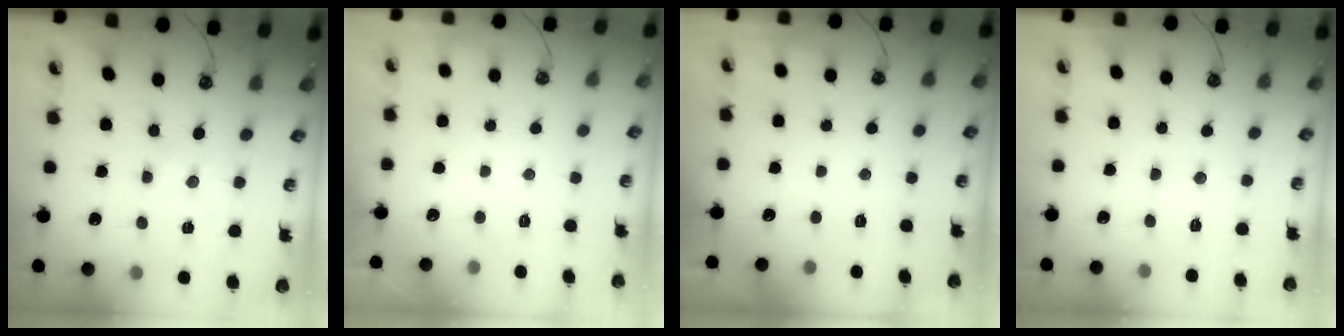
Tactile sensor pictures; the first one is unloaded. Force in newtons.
{"total": 0.0}
{"total": 0.0}
{"total": 3.7, "press": 3.7, "slide": 0.5}